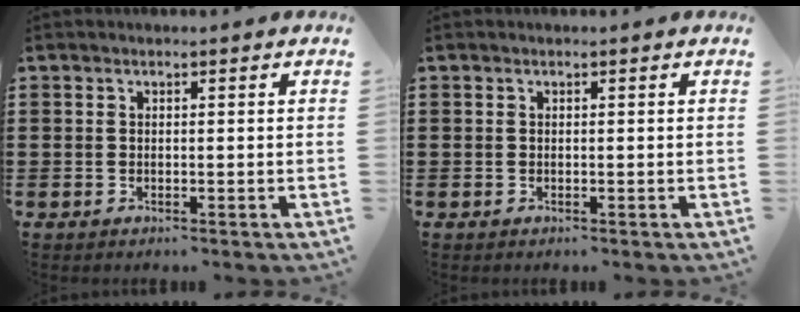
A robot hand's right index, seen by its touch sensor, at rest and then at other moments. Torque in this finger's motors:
{"motor_torque": [0.32, 0.97, 0.01, 0.00]}